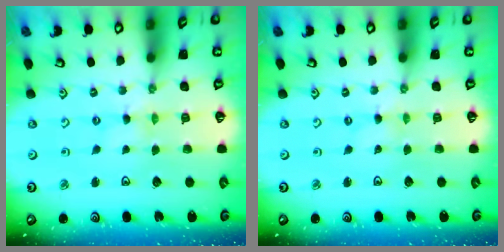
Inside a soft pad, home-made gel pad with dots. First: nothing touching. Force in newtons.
{"total": 0.0}